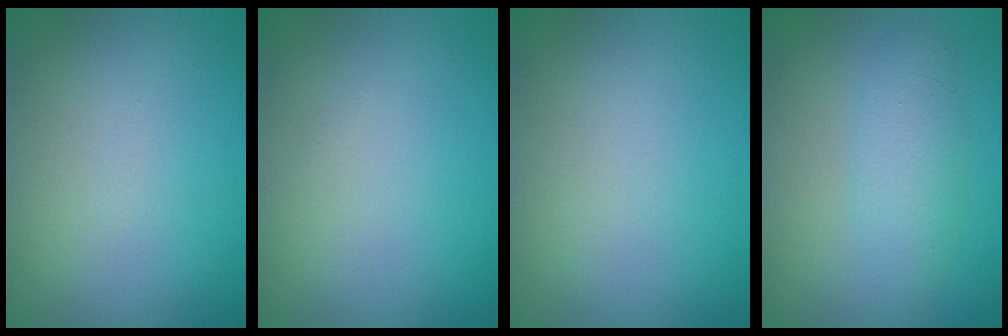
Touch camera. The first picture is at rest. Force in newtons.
{"total": 0.0}
{"total": 0.0}
{"total": 2.8, "press": 2.8, "slide": 0.1}